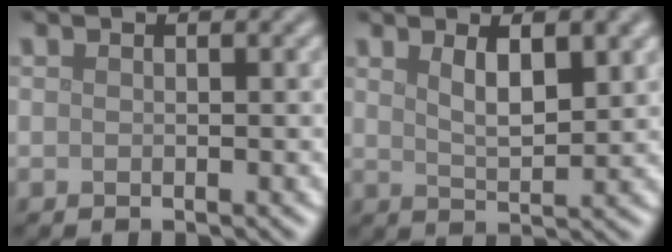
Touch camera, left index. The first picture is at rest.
{"total": 4.1, "force": [1.9, 1.3, 3.4], "torque": [-0.060, -0.002, 0.036]}